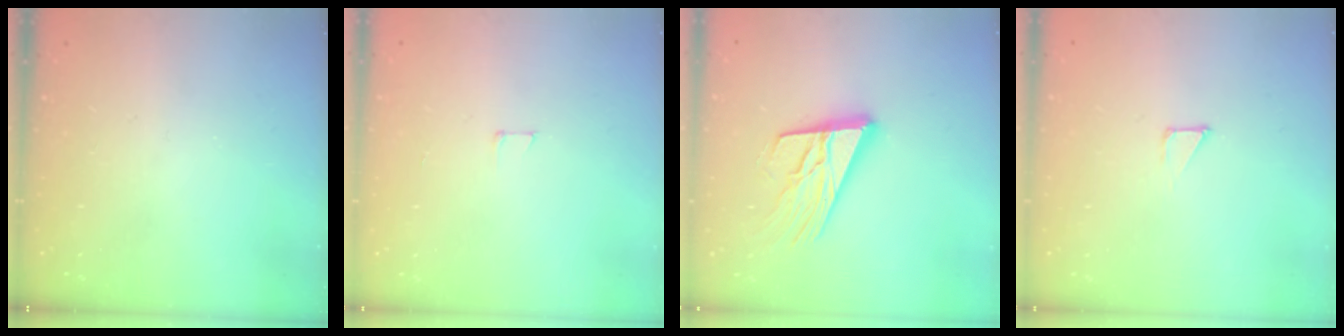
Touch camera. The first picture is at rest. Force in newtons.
{"total": 2.9, "press": 2.9, "slide": 0.2}
{"total": 18.2, "press": 17.7, "slide": 4.2}
{"total": 1.2, "press": 1.2, "slide": 0.0}